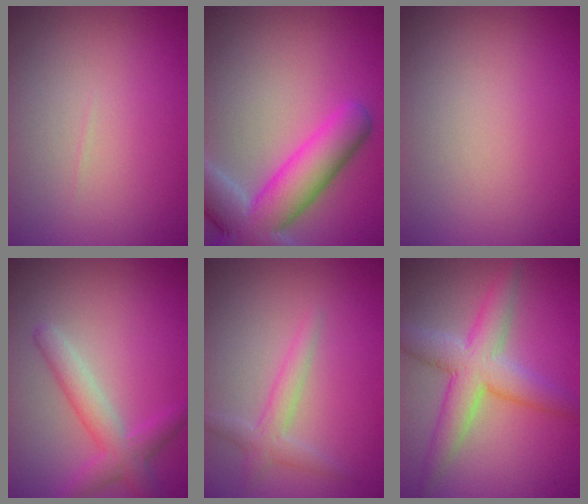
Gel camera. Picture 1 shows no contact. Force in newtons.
{"total": 9.1, "press": 9.0, "slide": 0.7}
{"total": 0.0}
{"total": 3.5, "press": 3.5, "slide": 0.1}
{"total": 2.2, "press": 2.2, "slide": 0.1}
{"total": 5.8, "press": 5.8, "slide": 0.1}